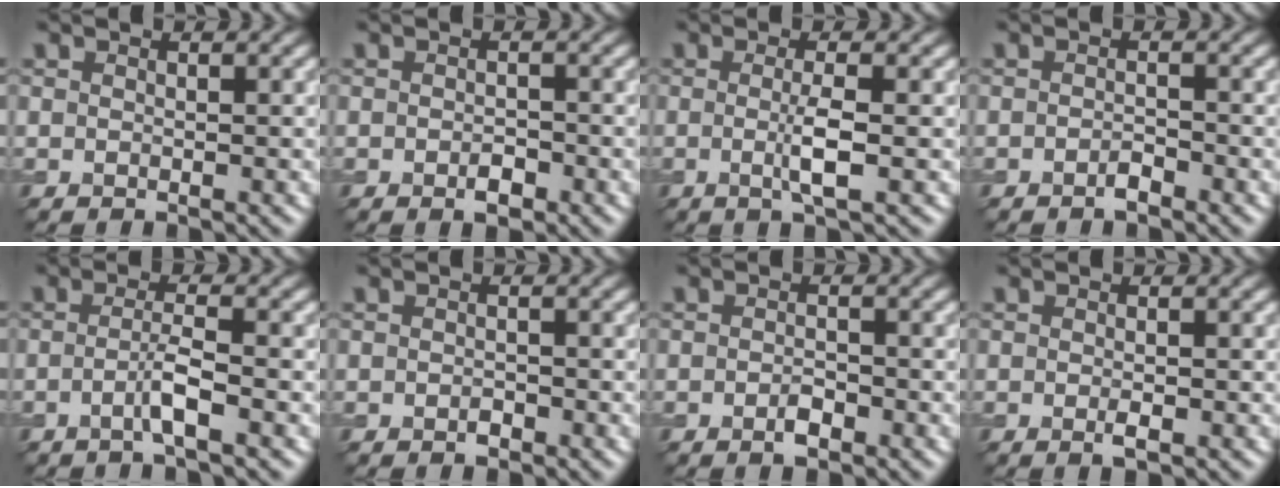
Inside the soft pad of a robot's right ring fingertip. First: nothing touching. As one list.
[{"total": 1.5, "force": [-0.7, 0.7, 1.1], "torque": [-0.018, -0.002, -0.012]}, {"total": 2.7, "force": [-0.2, 0.3, 2.7], "torque": [-0.051, -0.007, -0.006]}, {"total": 1.1, "force": [-0.9, 0.3, 0.7], "torque": [-0.014, 0.001, -0.016]}, {"total": 2.4, "force": [-0.9, 0.2, 2.3], "torque": [-0.042, 0.005, -0.022]}, {"total": 0.7, "force": [-0.4, 0.4, 0.4], "torque": [-0.007, -0.001, -0.008]}, {"total": 1.5, "force": [-0.8, 0.6, 1.1], "torque": [-0.022, -0.002, -0.015]}, {"total": 1.0, "force": [-0.3, 0.2, 0.9], "torque": [-0.016, -0.003, -0.006]}]